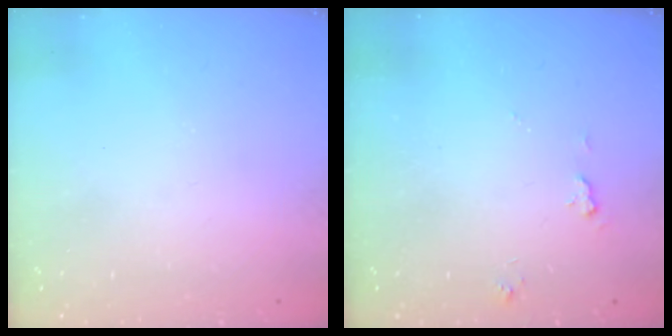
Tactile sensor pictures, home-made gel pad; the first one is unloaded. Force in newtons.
{"total": 4.9, "press": 4.8, "slide": 0.7}